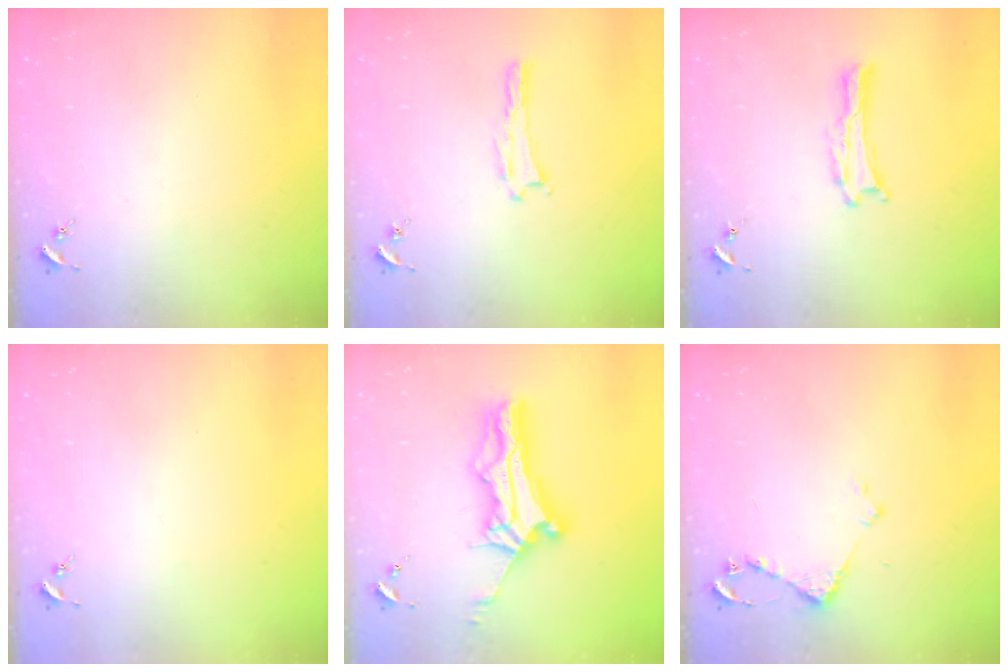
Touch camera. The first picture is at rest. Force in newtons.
{"total": 0.0}
{"total": 0.0}
{"total": 0.0}
{"total": 10.8, "press": 10.7, "slide": 0.8}
{"total": 3.1, "press": 3.1, "slide": 0.3}